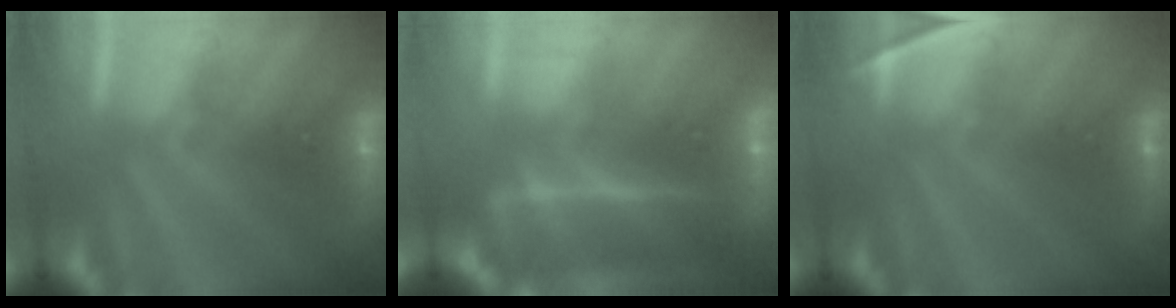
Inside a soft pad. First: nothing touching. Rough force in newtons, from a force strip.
{"total": 7.0}
{"total": 2.2}